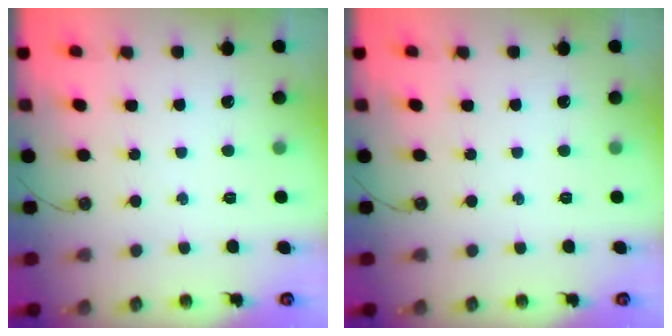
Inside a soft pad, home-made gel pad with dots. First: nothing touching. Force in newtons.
{"total": 0.0}